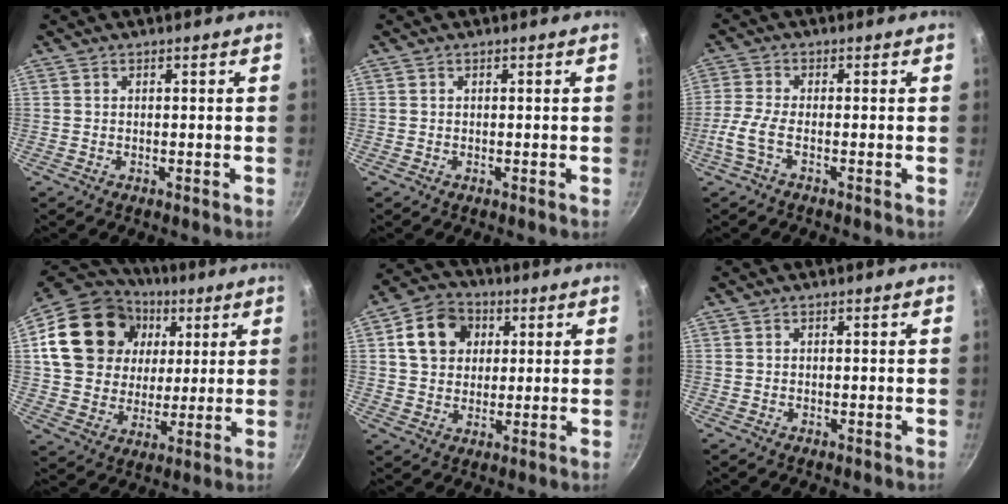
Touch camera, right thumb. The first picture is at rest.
{"total": 0.0}
{"total": 4.4, "force": [-1.9, 1.3, 3.8], "torque": [-0.100, 0.009, -0.048]}
{"total": 22.7, "force": [6.5, 18.3, 11.7], "torque": [-0.197, 0.012, 0.113]}
{"total": 11.0, "force": [3.1, 8.9, 5.6], "torque": [-0.074, 0.010, 0.043]}
{"total": 0.0}